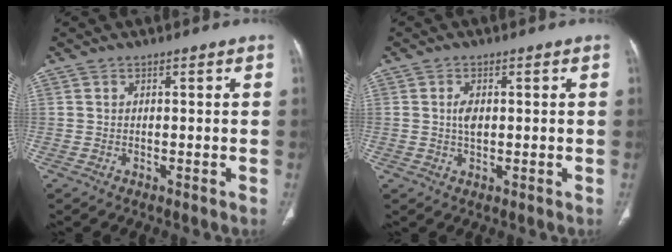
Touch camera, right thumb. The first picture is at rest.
{"total": 2.7, "force": [0.3, 1.6, 2.2], "torque": [-0.039, 0.000, 0.005]}